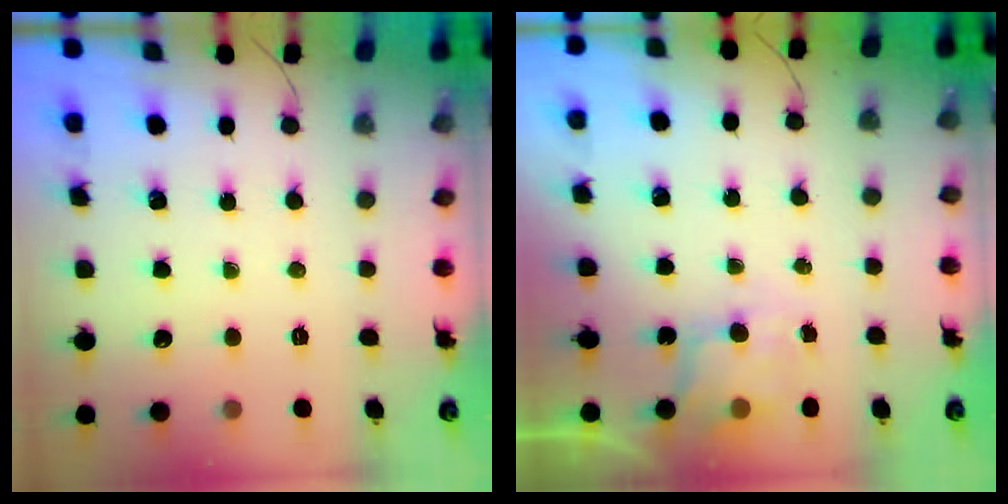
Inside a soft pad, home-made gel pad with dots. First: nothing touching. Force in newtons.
{"total": 5.7, "press": 5.7, "slide": 0.4}